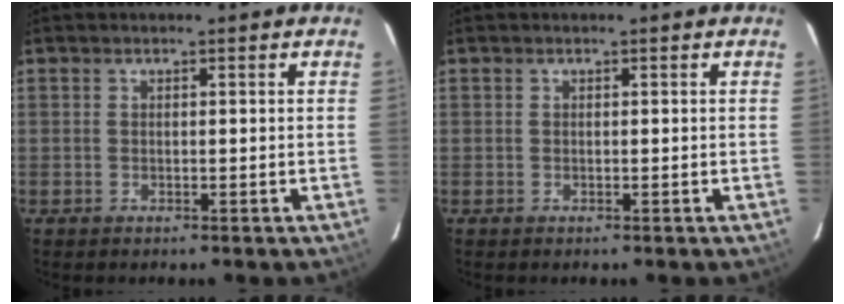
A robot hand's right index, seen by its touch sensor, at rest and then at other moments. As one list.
[{"total": 0.0}]